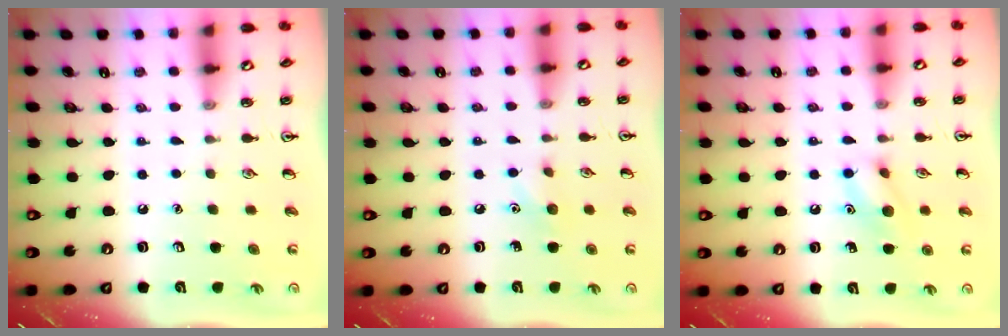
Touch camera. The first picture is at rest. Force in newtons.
{"total": 5.9, "press": 5.6, "slide": 1.9}
{"total": 9.2, "press": 9.1, "slide": 1.5}